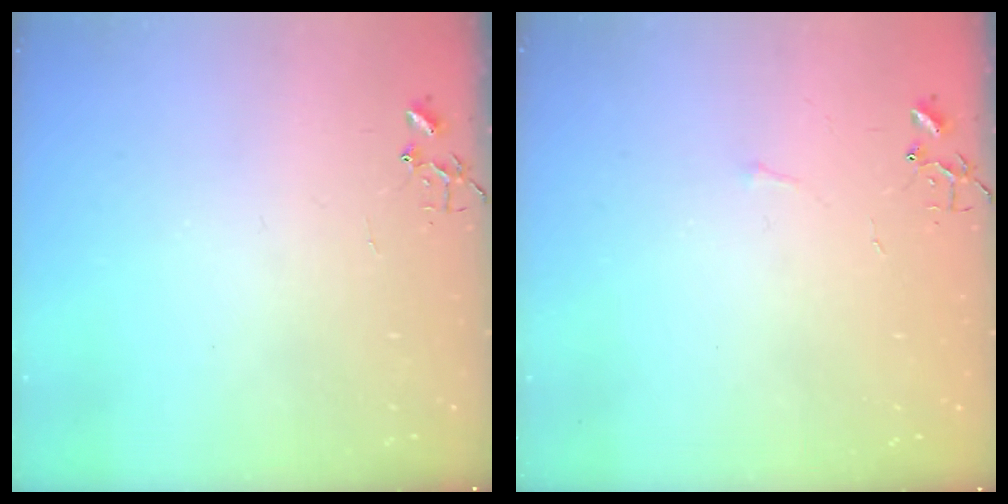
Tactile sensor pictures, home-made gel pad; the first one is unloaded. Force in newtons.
{"total": 2.7, "press": 2.7, "slide": 0.4}